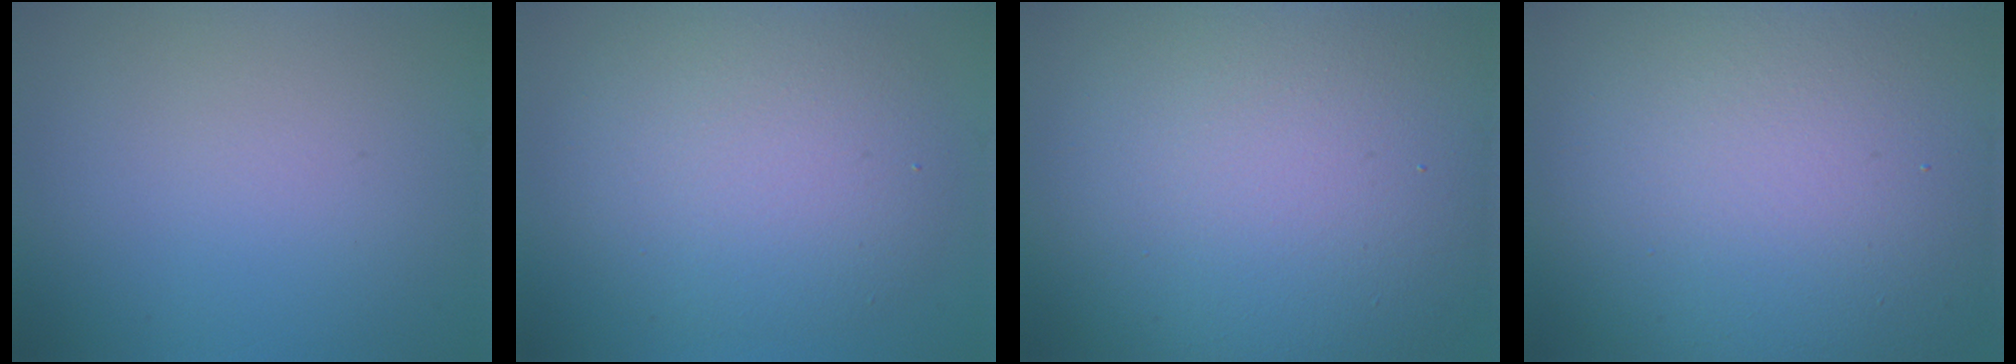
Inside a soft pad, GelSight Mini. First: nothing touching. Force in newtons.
{"total": 6.7, "press": 6.7, "slide": 0.5}
{"total": 17.8, "press": 17.8, "slide": 1.1}
{"total": 19.0, "press": 19.0, "slide": 0.7}